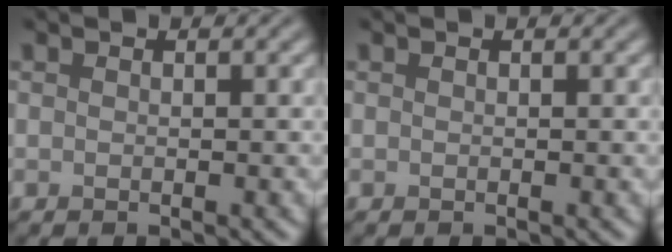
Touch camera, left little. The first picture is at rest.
{"total": 0.0}